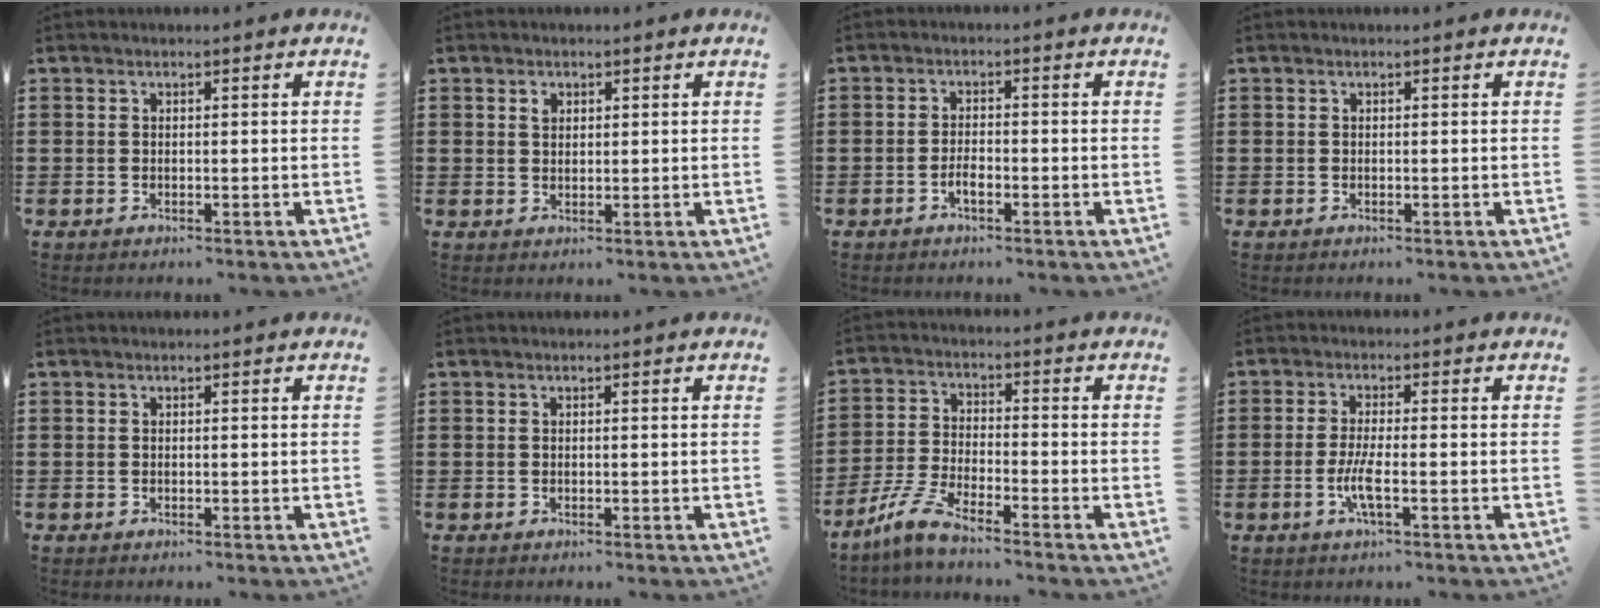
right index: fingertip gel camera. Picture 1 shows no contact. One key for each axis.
{"total": 1.4, "fx": 0.8, "fy": 0.9, "fz": 0.6, "tx": -0.015, "ty": 0.003, "tz": 0.015}
{"total": 2.2, "fx": -1.1, "fy": 0.7, "fz": 1.7, "tx": -0.032, "ty": 0.002, "tz": -0.021}
{"total": 0.0}
{"total": 0.0}
{"total": 0.0}
{"total": 6.2, "fx": -5.2, "fy": 0.2, "fz": 3.4, "tx": -0.097, "ty": -0.017, "tz": -0.108}
{"total": 4.3, "fx": -1.5, "fy": 0.6, "fz": 4.0, "tx": -0.089, "ty": -0.008, "tz": -0.034}